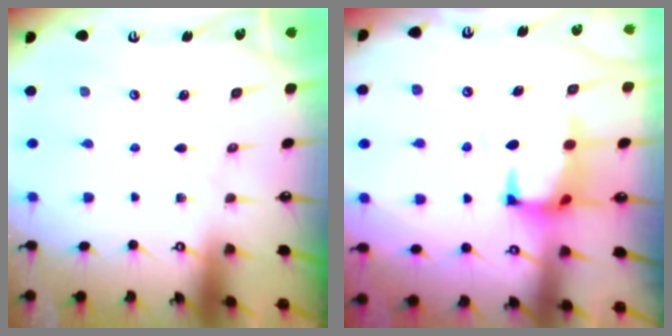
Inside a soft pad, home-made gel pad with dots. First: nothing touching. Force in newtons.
{"total": 1.2, "press": 0.5, "slide": 1.0}